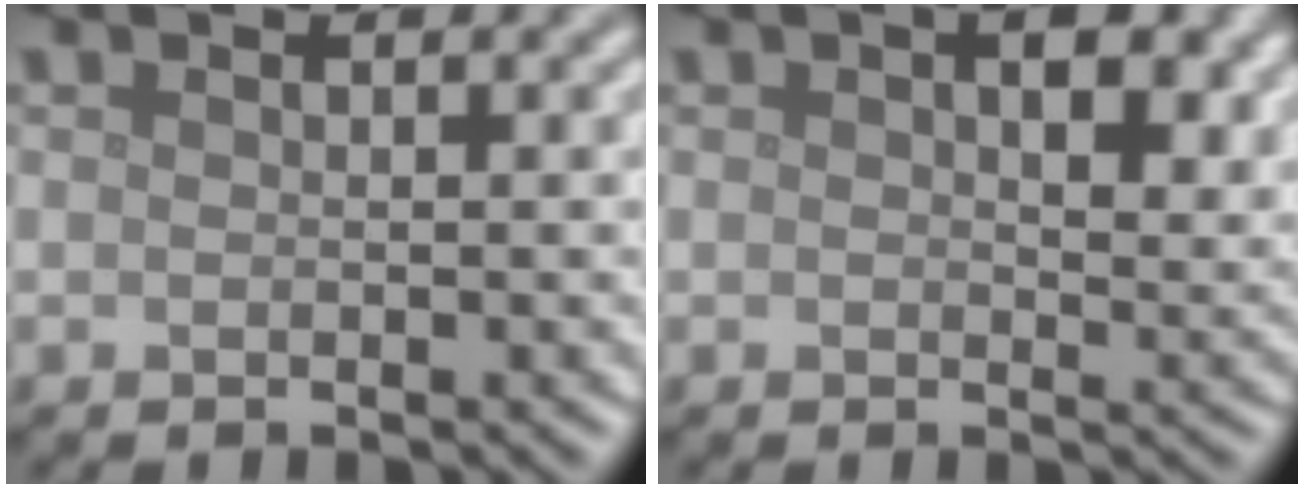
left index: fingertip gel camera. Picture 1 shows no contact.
{"total": 4.4, "force": [1.4, 2.2, 3.5], "torque": [-0.044, -0.002, 0.021]}